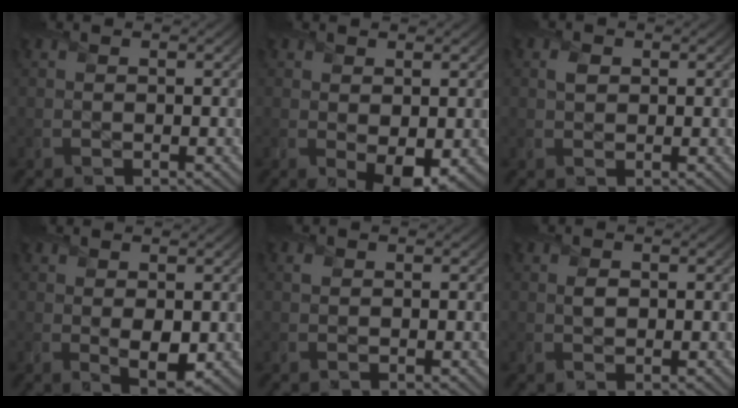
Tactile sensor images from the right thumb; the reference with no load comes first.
{"total": 4.2, "force": [-0.5, 2.3, 3.5], "torque": [-0.060, -0.016, -0.003]}
{"total": 1.5, "force": [0.5, 1.3, 0.7], "torque": [-0.015, -0.001, 0.006]}
{"total": 2.8, "force": [0.4, 1.6, 2.3], "torque": [-0.045, -0.011, 0.010]}
{"total": 0.9, "force": [0.2, 0.8, 0.3], "torque": [-0.006, -0.002, 0.001]}
{"total": 1.4, "force": [0.3, 1.1, 0.8], "torque": [-0.015, -0.003, 0.001]}